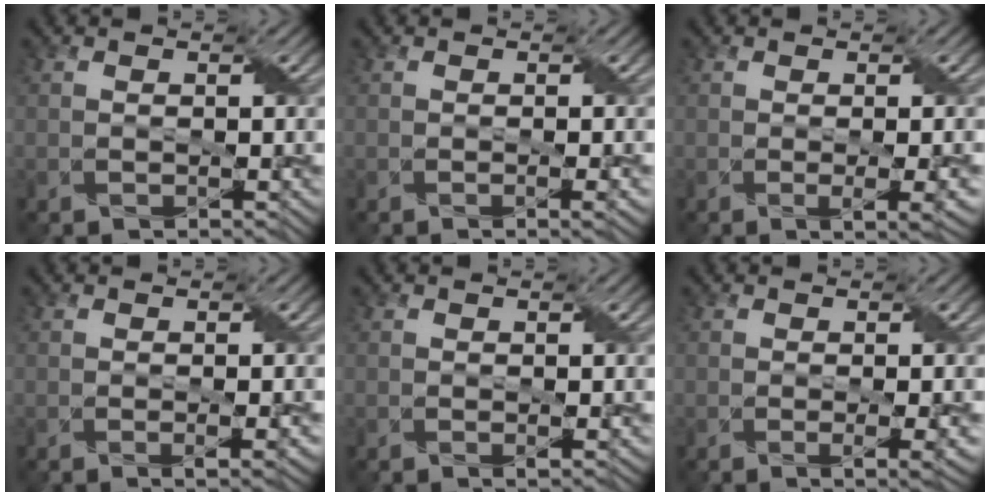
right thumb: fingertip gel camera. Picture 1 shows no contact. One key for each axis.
{"total": 1.6, "fx": -0.3, "fy": 0.3, "fz": 1.6, "tx": -0.024, "ty": 0.002, "tz": -0.004}
{"total": 3.4, "fx": -0.3, "fy": 0.8, "fz": 3.3, "tx": -0.053, "ty": 0.001, "tz": -0.003}
{"total": 2.1, "fx": -0.4, "fy": 0.4, "fz": 2.1, "tx": -0.035, "ty": -0.002, "tz": -0.003}
{"total": 0.7, "fx": 0.1, "fy": 0.1, "fz": 0.7, "tx": -0.012, "ty": 0.000, "tz": 0.000}
{"total": 3.0, "fx": -0.3, "fy": 0.7, "fz": 2.9, "tx": -0.046, "ty": 0.001, "tz": -0.003}